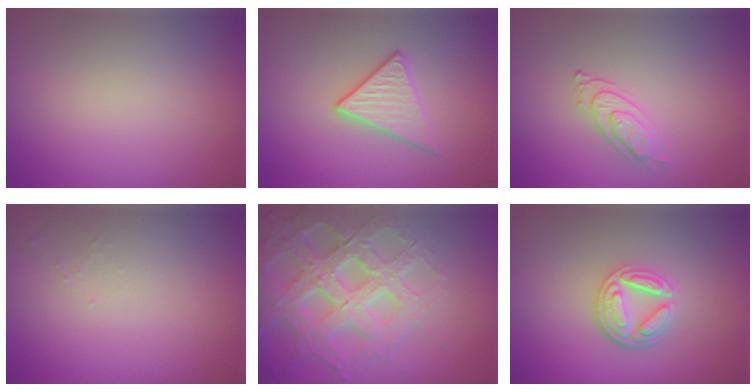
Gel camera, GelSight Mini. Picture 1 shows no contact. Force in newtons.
{"total": 2.8, "press": 2.6, "slide": 1.0}
{"total": 2.2, "press": 2.2, "slide": 0.5}
{"total": 0.7, "press": 0.6, "slide": 0.2}
{"total": 7.0, "press": 6.8, "slide": 1.7}
{"total": 4.5, "press": 3.4, "slide": 2.9}